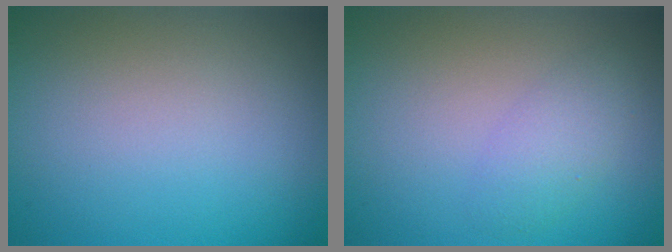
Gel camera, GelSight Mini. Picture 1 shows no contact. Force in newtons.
{"total": 2.1, "press": 2.1, "slide": 0.1}